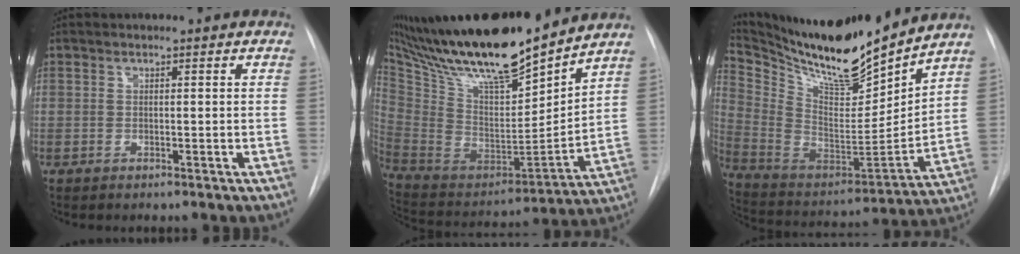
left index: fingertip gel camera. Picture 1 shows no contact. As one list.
[{"total": 24.8, "force": [20.9, 3.5, 12.9], "torque": [-0.240, -0.025, 0.360]}, {"total": 19.3, "force": [17.5, 1.9, 8.1], "torque": [-0.164, -0.044, 0.304]}]